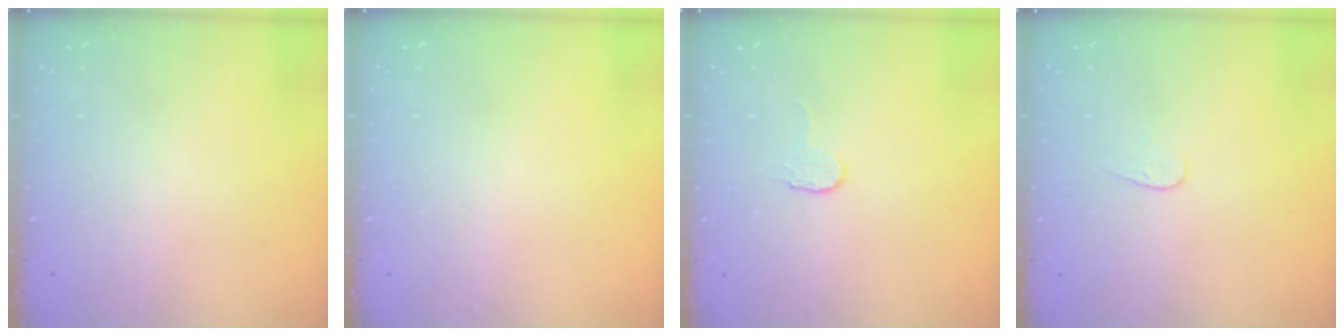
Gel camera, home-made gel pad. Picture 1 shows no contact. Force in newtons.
{"total": 0.0}
{"total": 2.9, "press": 2.9, "slide": 0.3}
{"total": 4.3, "press": 4.3, "slide": 0.3}